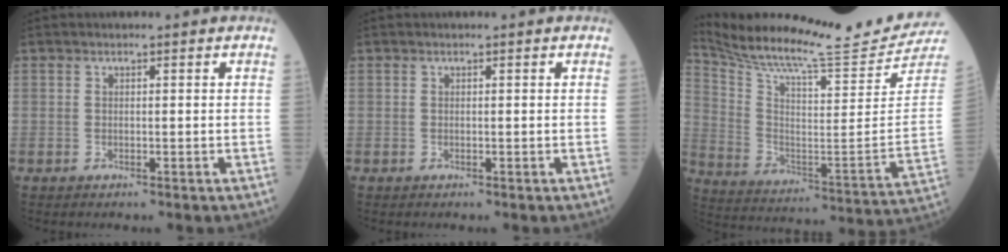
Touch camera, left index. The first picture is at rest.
{"total": 0.0}
{"total": 23.1, "force": [21.8, -1.3, 7.6], "torque": [-0.156, -0.119, 0.320]}